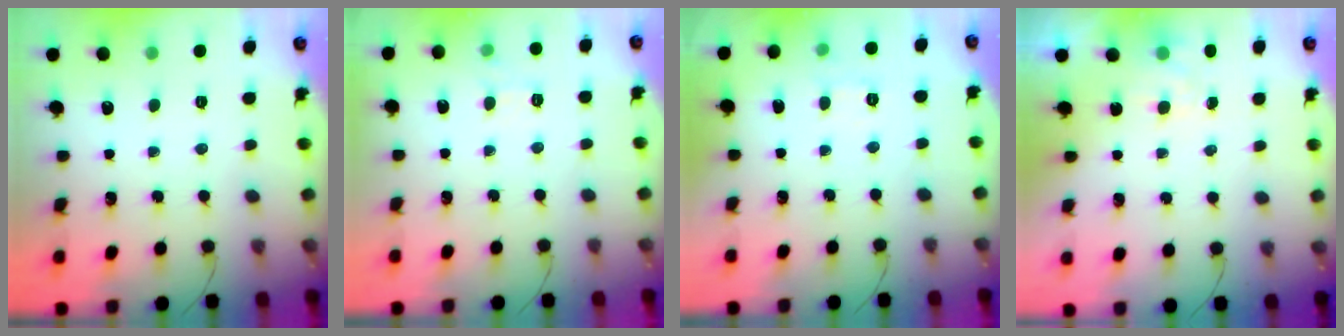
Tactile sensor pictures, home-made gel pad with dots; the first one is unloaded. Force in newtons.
{"total": 5.6, "press": 5.3, "slide": 1.8}
{"total": 6.1, "press": 6.0, "slide": 1.4}
{"total": 4.7, "press": 4.5, "slide": 1.3}